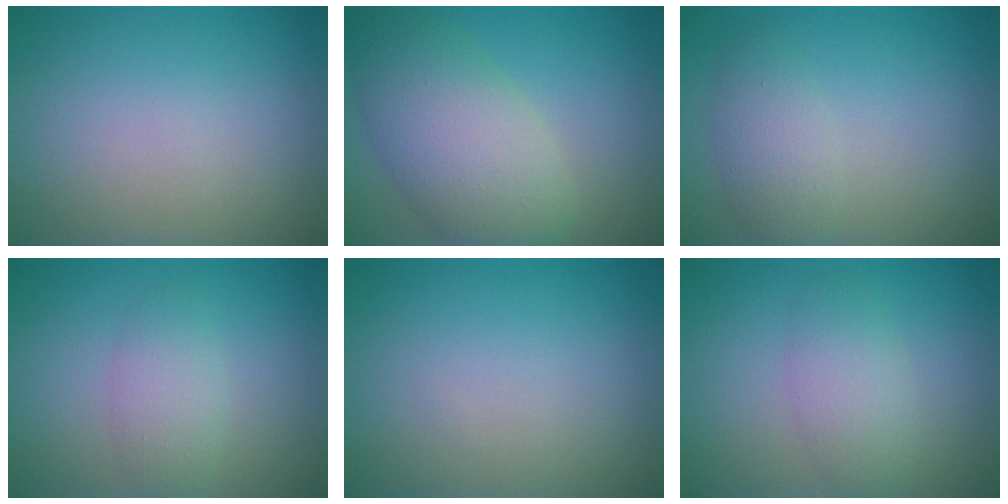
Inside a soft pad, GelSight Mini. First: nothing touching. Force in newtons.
{"total": 7.8, "press": 7.8, "slide": 0.3}
{"total": 2.6, "press": 2.6, "slide": 0.1}
{"total": 2.5, "press": 2.5, "slide": 0.0}
{"total": 0.0}
{"total": 3.0, "press": 3.0, "slide": 0.2}